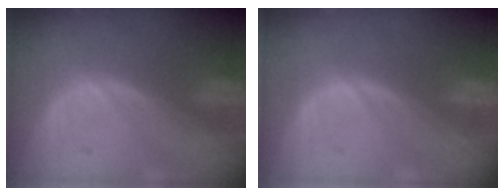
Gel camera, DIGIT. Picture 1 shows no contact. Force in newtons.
{"total": 0.0}